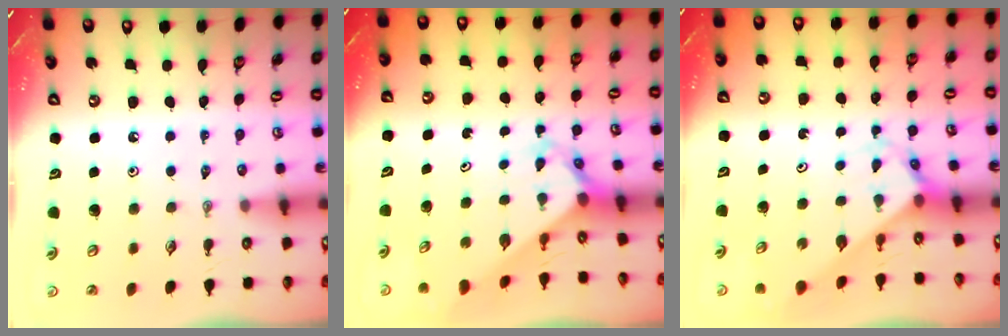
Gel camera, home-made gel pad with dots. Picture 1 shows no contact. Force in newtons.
{"total": 2.7, "press": 2.7, "slide": 0.2}
{"total": 2.9, "press": 2.9, "slide": 0.1}